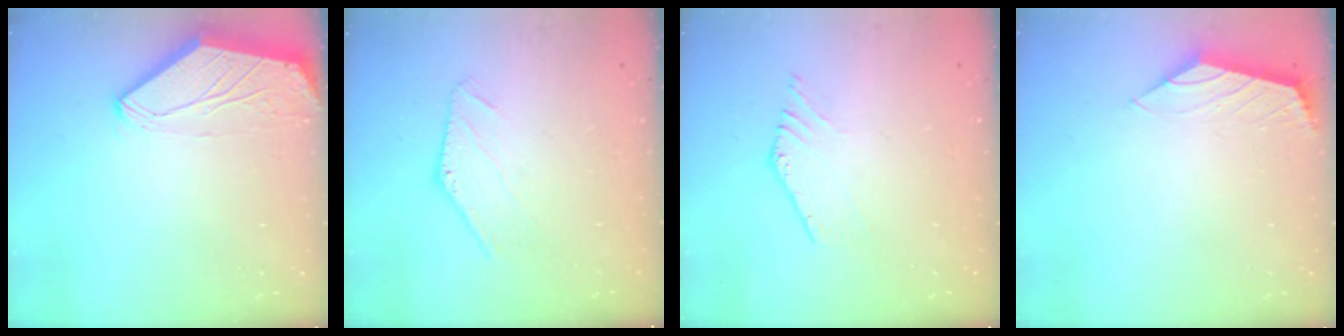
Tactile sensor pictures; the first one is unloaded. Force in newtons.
{"total": 0.0}
{"total": 0.0}
{"total": 2.1, "press": 2.0, "slide": 0.6}